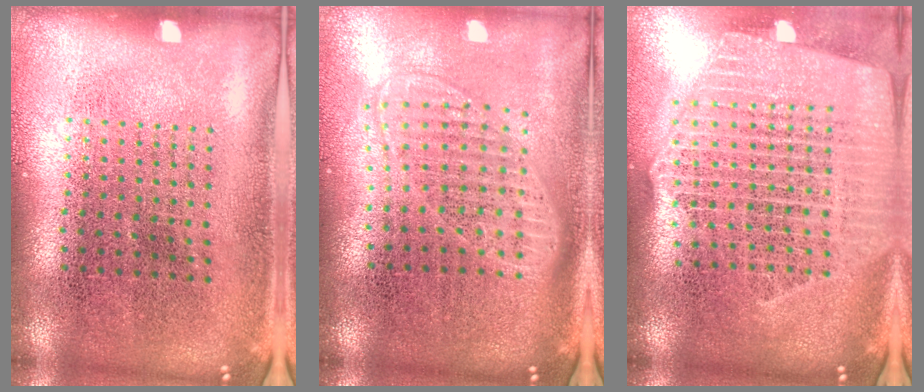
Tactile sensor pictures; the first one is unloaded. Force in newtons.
{"total": 1.7, "press": 1.4, "slide": 1.0}
{"total": 2.5, "press": 2.2, "slide": 1.2}